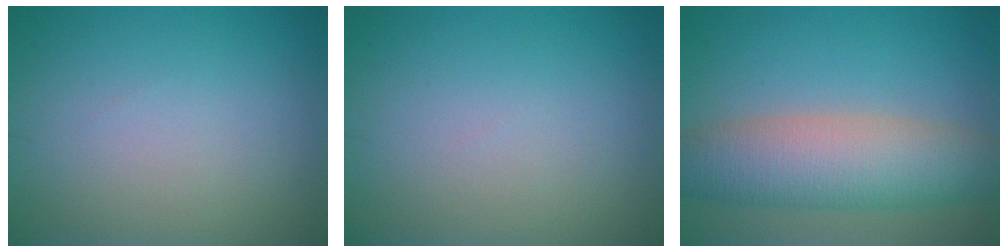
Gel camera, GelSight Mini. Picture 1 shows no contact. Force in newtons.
{"total": 0.0}
{"total": 7.6, "press": 7.6, "slide": 0.3}